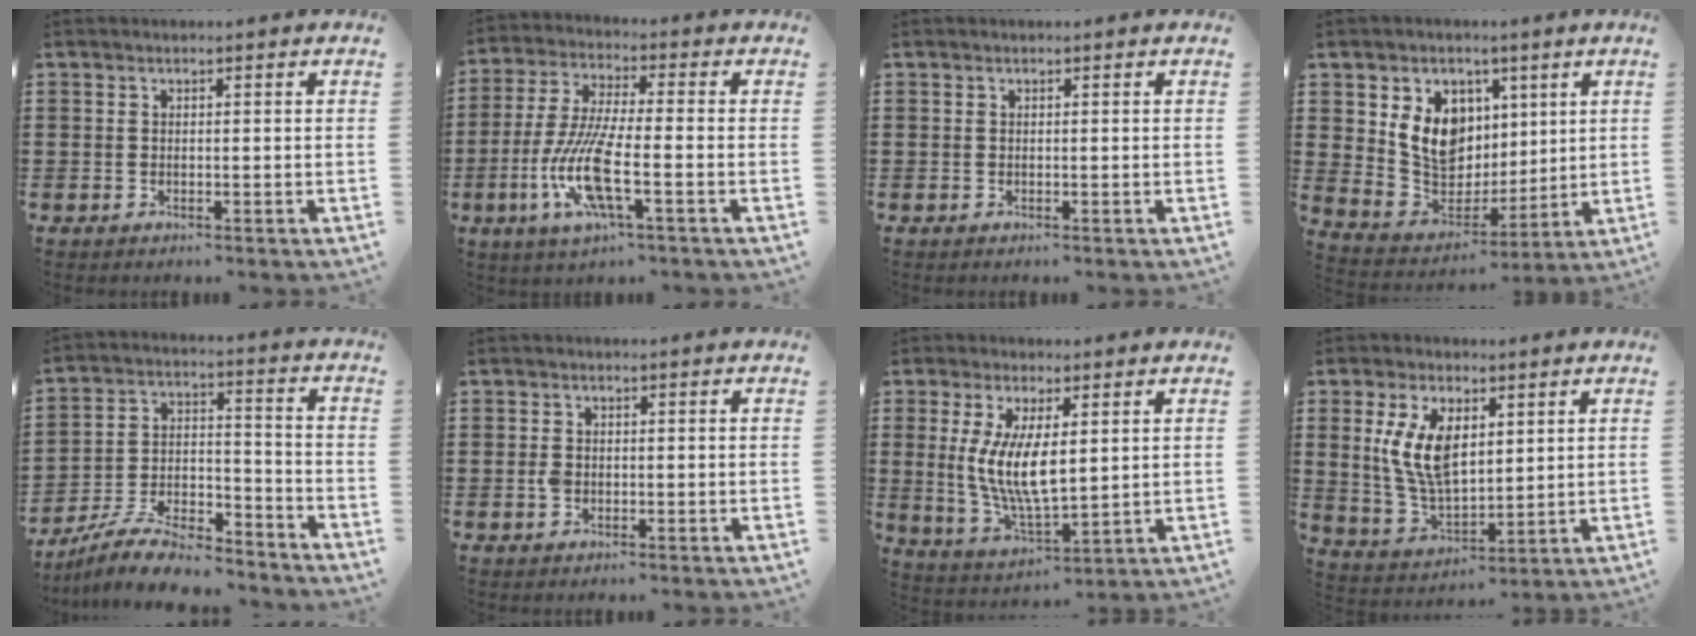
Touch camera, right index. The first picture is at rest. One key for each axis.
{"total": 11.0, "fx": -4.0, "fy": 2.5, "fz": 10.0, "tx": -0.225, "ty": -0.015, "tz": -0.080}
{"total": 0.0}
{"total": 9.9, "fx": 3.6, "fy": 8.1, "fz": 4.5, "tx": -0.112, "ty": -0.004, "tz": 0.072}
{"total": 9.6, "fx": -8.5, "fy": 1.8, "fz": 4.0, "tx": -0.074, "ty": 0.021, "tz": -0.165}
{"total": 1.6, "fx": -0.4, "fy": 1.1, "fz": 1.1, "tx": -0.023, "ty": 0.005, "tz": -0.008}
{"total": 8.9, "fx": 1.1, "fy": 3.4, "fz": 8.1, "tx": -0.168, "ty": 0.000, "tz": 0.021}
{"total": 9.5, "fx": 3.0, "fy": 4.9, "fz": 7.5, "tx": -0.166, "ty": 0.007, "tz": 0.054}